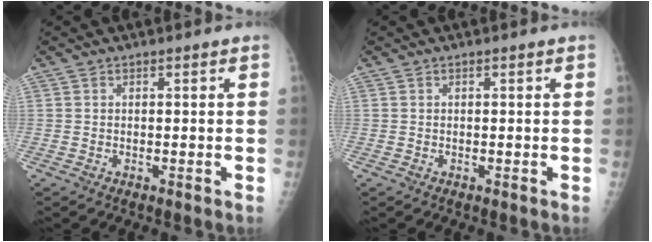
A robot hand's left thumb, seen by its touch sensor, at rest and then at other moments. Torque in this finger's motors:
{"motor_torque": [0.00, 0.00, 0.00, 0.00, 0.00]}